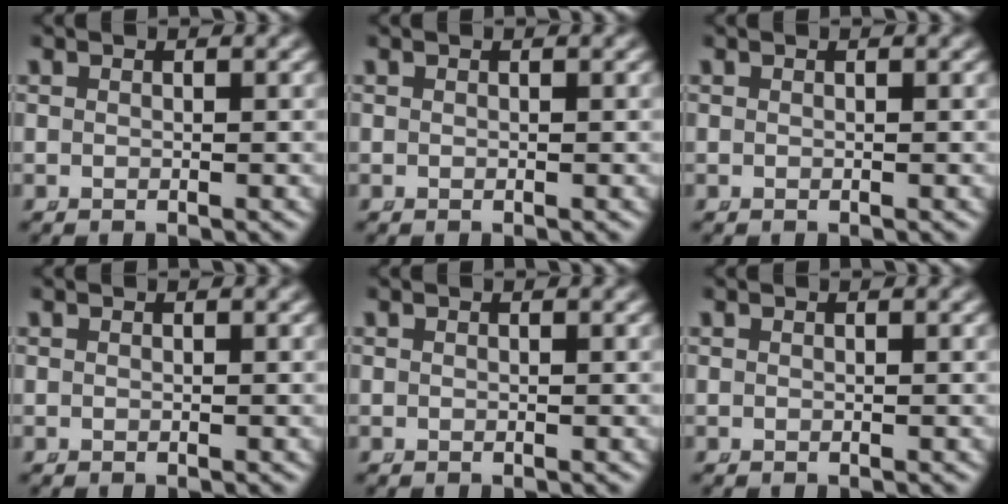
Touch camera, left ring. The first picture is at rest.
{"total": 0.0}
{"total": 0.0}
{"total": 0.0}
{"total": 0.0}
{"total": 0.0}